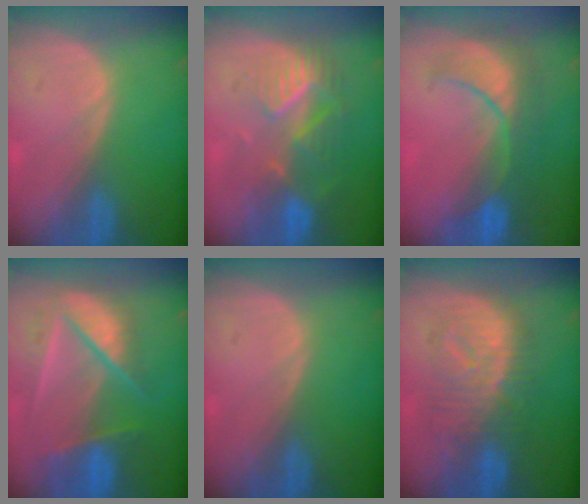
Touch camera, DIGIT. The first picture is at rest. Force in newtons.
{"total": 9.0, "press": 7.8, "slide": 4.4}
{"total": 8.4, "press": 8.3, "slide": 1.3}
{"total": 9.8, "press": 8.3, "slide": 5.3}
{"total": 0.0}
{"total": 9.3, "press": 9.3, "slide": 0.4}